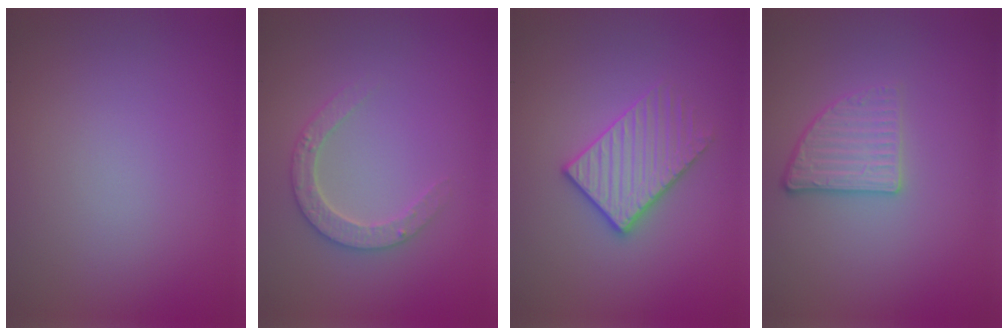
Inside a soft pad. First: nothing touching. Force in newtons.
{"total": 2.7, "press": 2.6, "slide": 0.5}
{"total": 3.2, "press": 3.0, "slide": 1.1}
{"total": 2.8, "press": 2.3, "slide": 1.6}